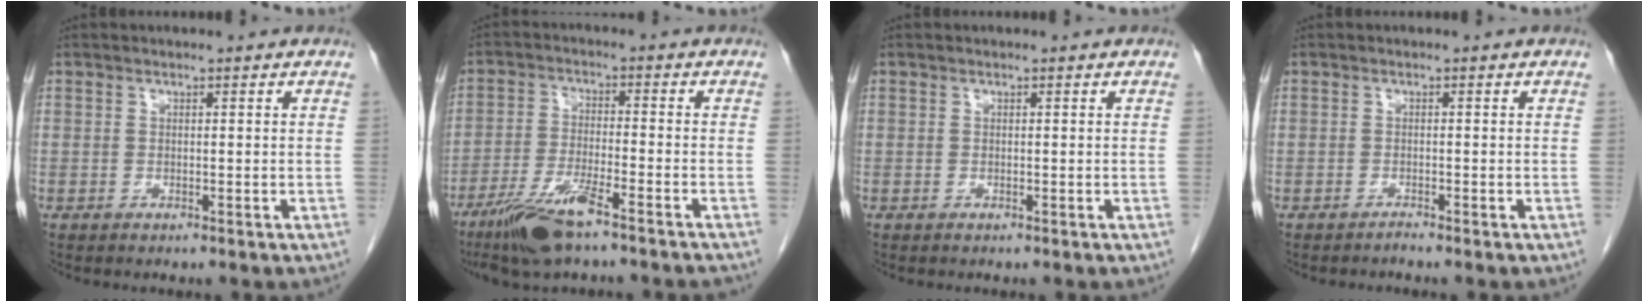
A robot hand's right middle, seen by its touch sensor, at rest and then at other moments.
{"total": 10.4, "force": [-7.6, 0.7, 7.1], "torque": [-0.133, -0.022, -0.135]}
{"total": 0.0}
{"total": 0.5, "force": [-0.5, -0.1, 0.1], "torque": [-0.002, -0.001, -0.010]}